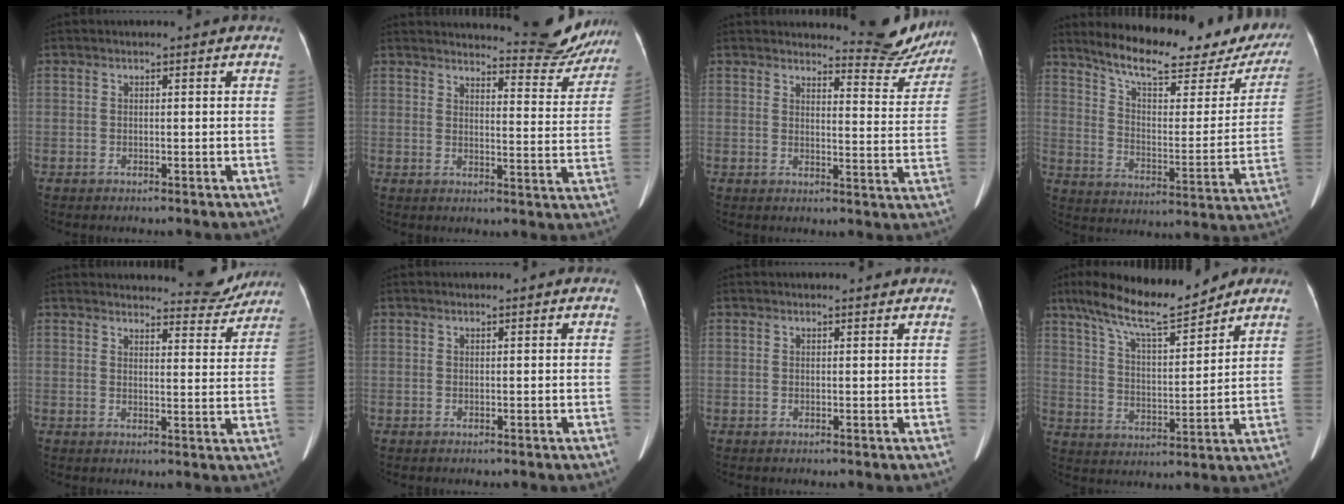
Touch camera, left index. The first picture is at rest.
{"total": 11.7, "force": [11.5, 1.2, 1.6], "torque": [-0.007, -0.046, 0.127]}
{"total": 9.3, "force": [9.2, 1.1, 0.7], "torque": [0.004, -0.045, 0.098]}
{"total": 24.6, "force": [20.8, 6.2, 11.6], "torque": [-0.165, -0.027, 0.272]}
{"total": 7.7, "force": [7.6, 1.2, 0.8], "torque": [0.002, -0.020, 0.083]}
{"total": 0.0}
{"total": 1.8, "force": [1.8, 0.4, 0.4], "torque": [-0.011, 0.004, 0.021]}
{"total": 13.6, "force": [10.9, 2.2, 7.8], "torque": [-0.139, 0.005, 0.188]}